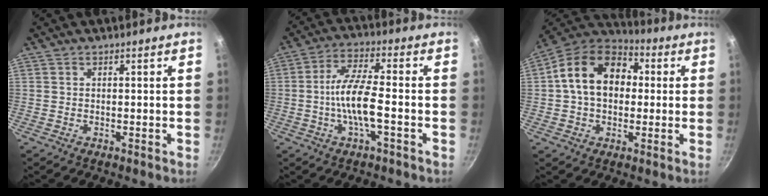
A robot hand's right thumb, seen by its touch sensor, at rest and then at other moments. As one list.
[{"total": 9.2, "force": [-2.1, 2.3, 8.7], "torque": [-0.170, 0.022, -0.050]}, {"total": 16.3, "force": [1.9, 11.9, 11.0], "torque": [-0.156, 0.034, 0.013]}]